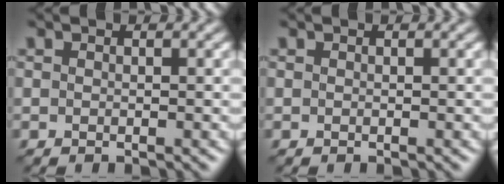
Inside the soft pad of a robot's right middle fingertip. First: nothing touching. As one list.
[{"total": 0.0}]